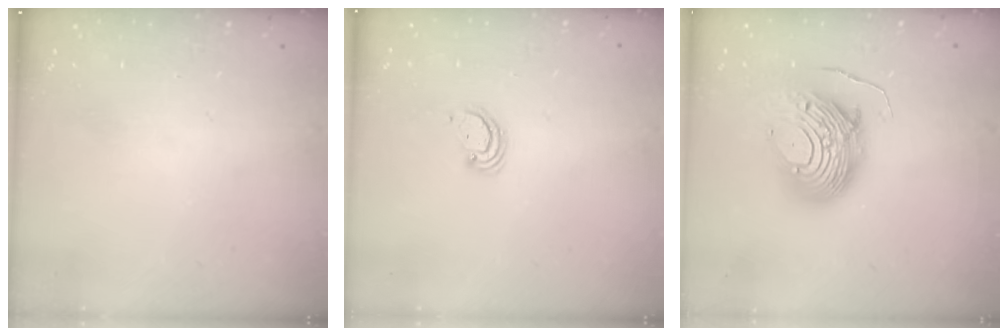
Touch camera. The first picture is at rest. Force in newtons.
{"total": 2.3, "press": 2.3, "slide": 0.2}
{"total": 13.5, "press": 13.4, "slide": 0.8}